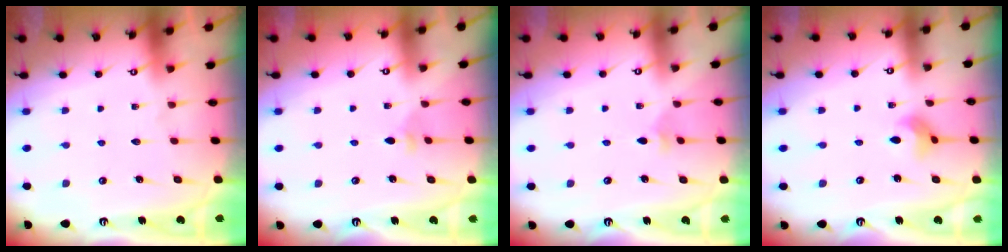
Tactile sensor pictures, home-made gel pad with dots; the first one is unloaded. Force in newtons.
{"total": 2.5, "press": 2.4, "slide": 0.6}
{"total": 2.3, "press": 2.3, "slide": 0.6}
{"total": 4.2, "press": 4.1, "slide": 0.8}